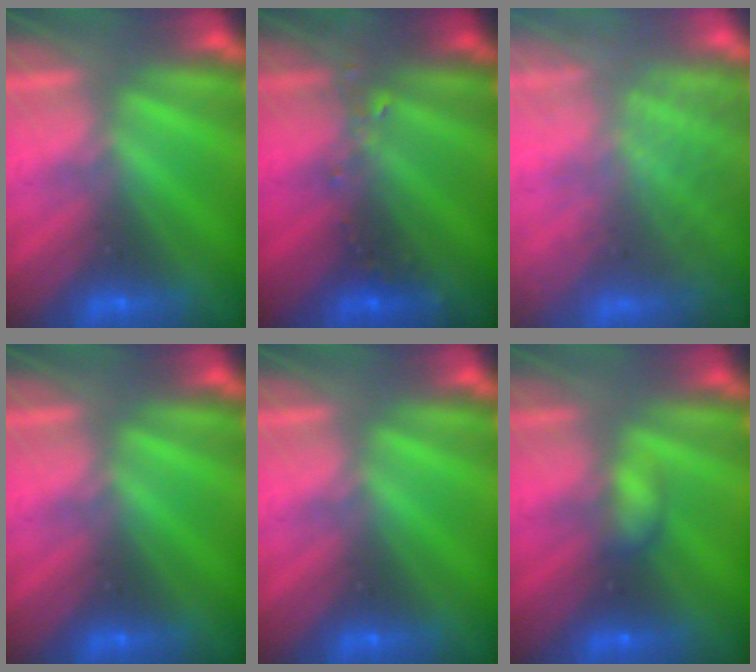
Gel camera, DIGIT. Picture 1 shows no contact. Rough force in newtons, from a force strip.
{"total": 2.4}
{"total": 6.9}
{"total": 0.0}
{"total": 0.0}
{"total": 2.2}